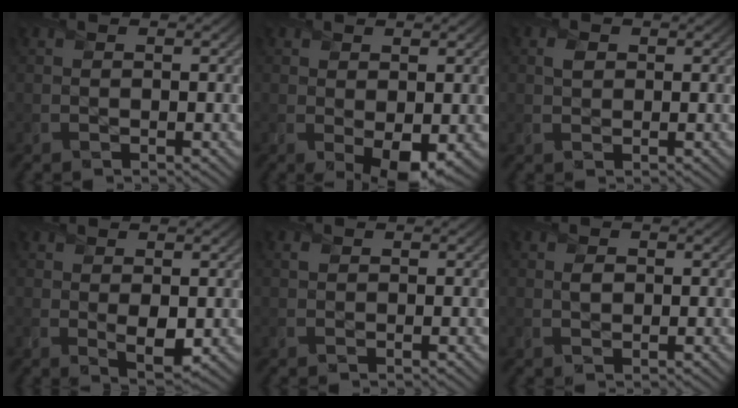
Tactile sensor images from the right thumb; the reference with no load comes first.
{"total": 4.2, "force": [-0.5, 2.3, 3.5], "torque": [-0.060, -0.016, -0.003]}
{"total": 1.5, "force": [0.5, 1.3, 0.7], "torque": [-0.015, -0.001, 0.006]}
{"total": 2.8, "force": [0.4, 1.6, 2.3], "torque": [-0.045, -0.011, 0.010]}
{"total": 0.9, "force": [0.2, 0.8, 0.3], "torque": [-0.006, -0.002, 0.001]}
{"total": 1.4, "force": [0.3, 1.1, 0.8], "torque": [-0.015, -0.003, 0.001]}